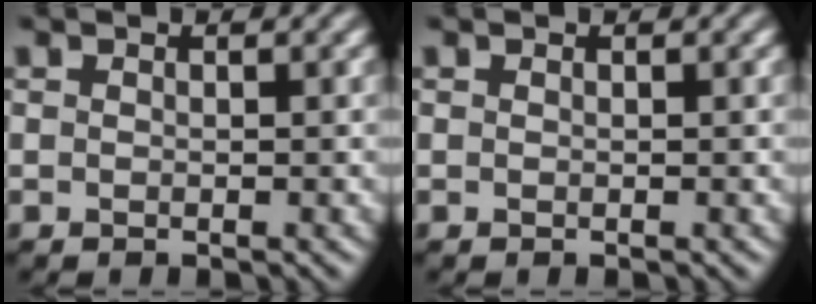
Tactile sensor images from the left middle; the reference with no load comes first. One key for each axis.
{"total": 0.0}